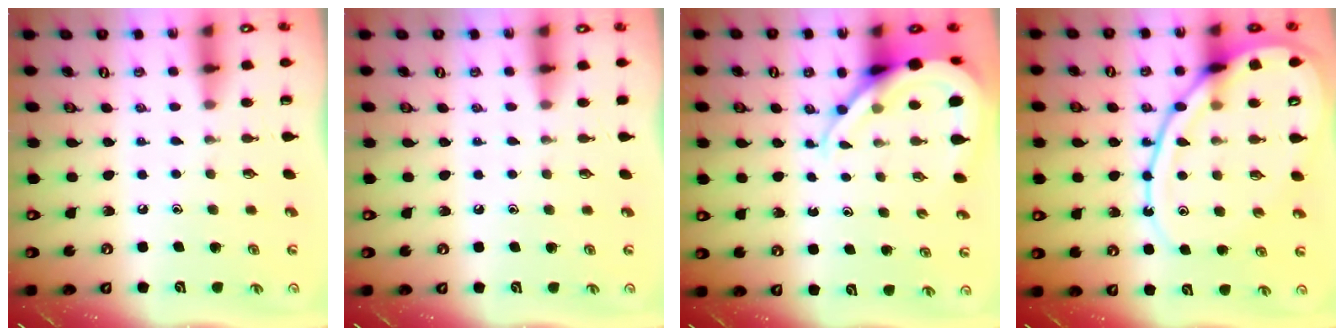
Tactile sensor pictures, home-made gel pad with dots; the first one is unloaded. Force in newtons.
{"total": 2.7, "press": 2.6, "slide": 0.4}
{"total": 10.1, "press": 10.1, "slide": 0.9}
{"total": 16.8, "press": 16.8, "slide": 1.5}